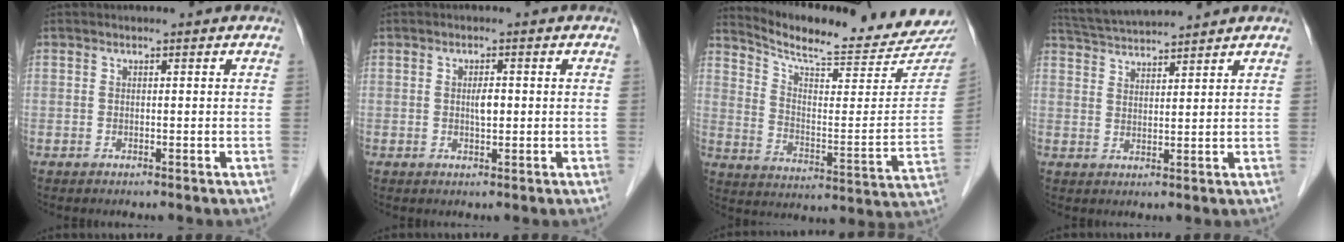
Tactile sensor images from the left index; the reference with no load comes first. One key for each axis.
{"total": 1.8, "fx": -0.4, "fy": 0.6, "fz": 1.7, "tx": -0.031, "ty": -0.005, "tz": -0.006}
{"total": 20.5, "fx": 19.7, "fy": 1.5, "fz": 5.4, "tx": -0.095, "ty": -0.088, "tz": 0.262}
{"total": 7.1, "fx": 6.9, "fy": -0.8, "fz": 1.9, "tx": -0.043, "ty": 0.022, "tz": 0.120}